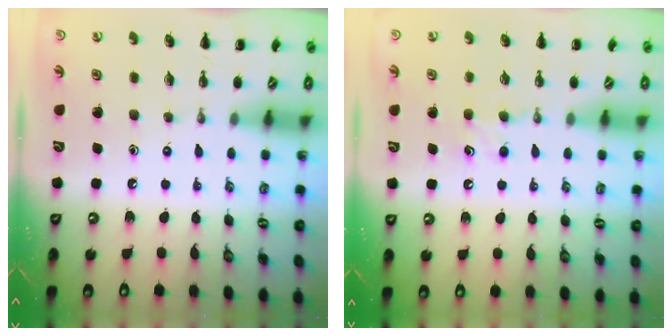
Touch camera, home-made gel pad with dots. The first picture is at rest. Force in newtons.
{"total": 6.2, "press": 6.0, "slide": 1.6}